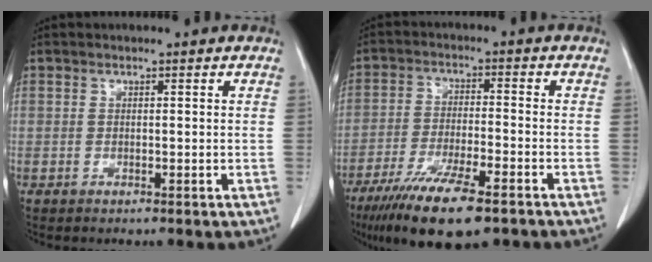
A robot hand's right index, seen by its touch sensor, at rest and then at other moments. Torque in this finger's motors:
{"motor_torque": [1.05, -1.09, 0.60, 0.21]}